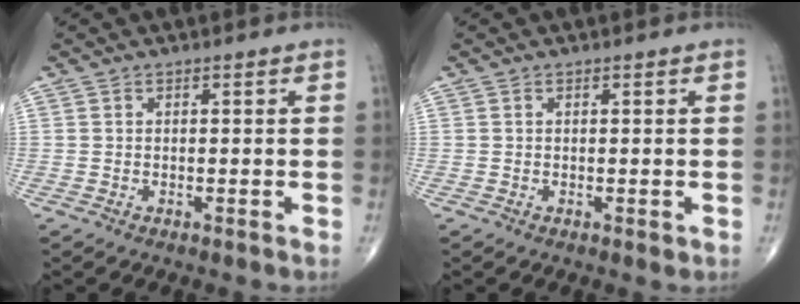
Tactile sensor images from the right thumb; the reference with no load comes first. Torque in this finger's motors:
{"motor_torque": [-0.24, 0.10, -0.12, -0.04, 0.02]}